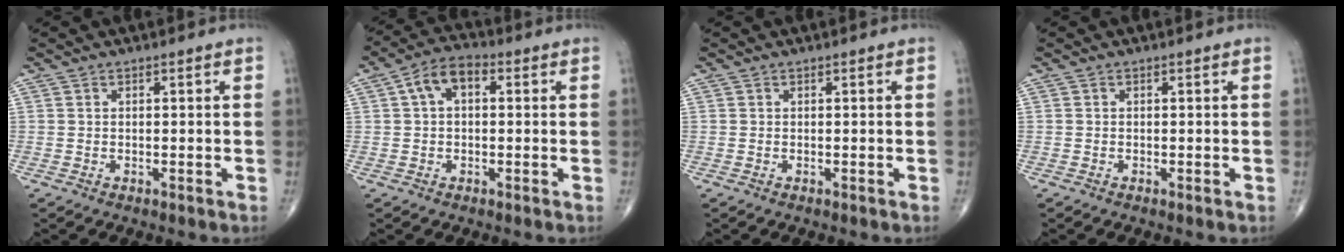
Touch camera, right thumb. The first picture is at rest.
{"total": 6.6, "force": [1.4, 4.0, 5.1], "torque": [-0.085, 0.024, 0.014]}
{"total": 0.0}
{"total": 0.0}